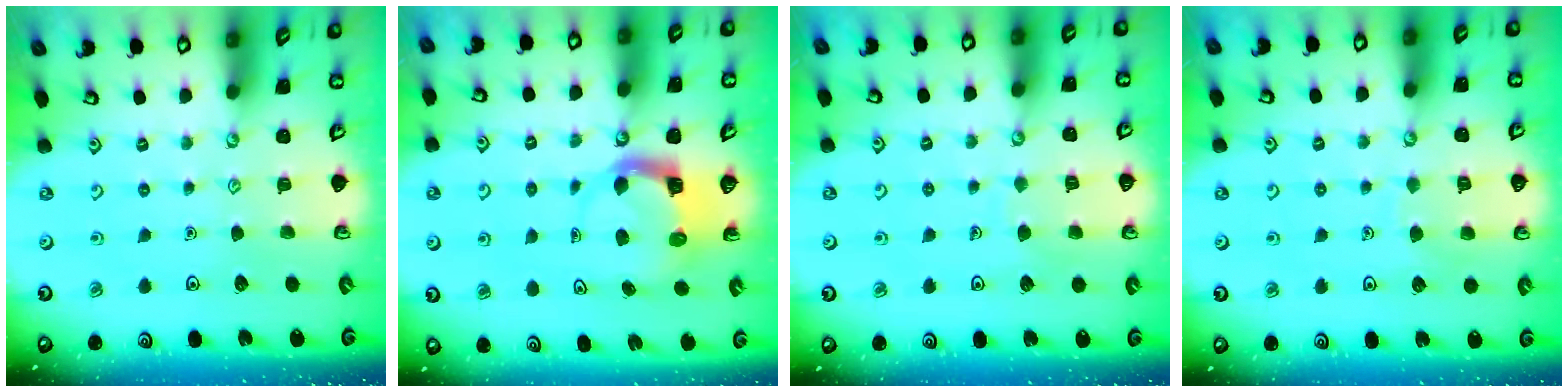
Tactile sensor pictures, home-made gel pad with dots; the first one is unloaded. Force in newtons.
{"total": 4.0, "press": 4.0, "slide": 0.3}
{"total": 4.9, "press": 4.9, "slide": 0.3}
{"total": 5.2, "press": 5.2, "slide": 0.5}